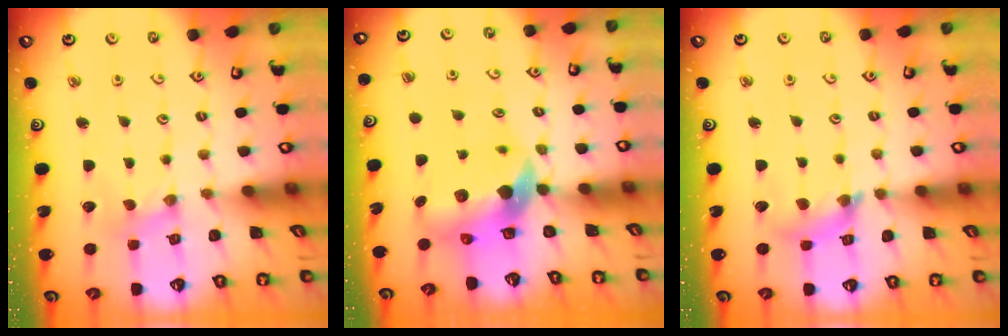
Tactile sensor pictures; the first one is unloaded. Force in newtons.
{"total": 9.1, "press": 9.0, "slide": 1.3}
{"total": 6.9, "press": 6.9, "slide": 0.7}